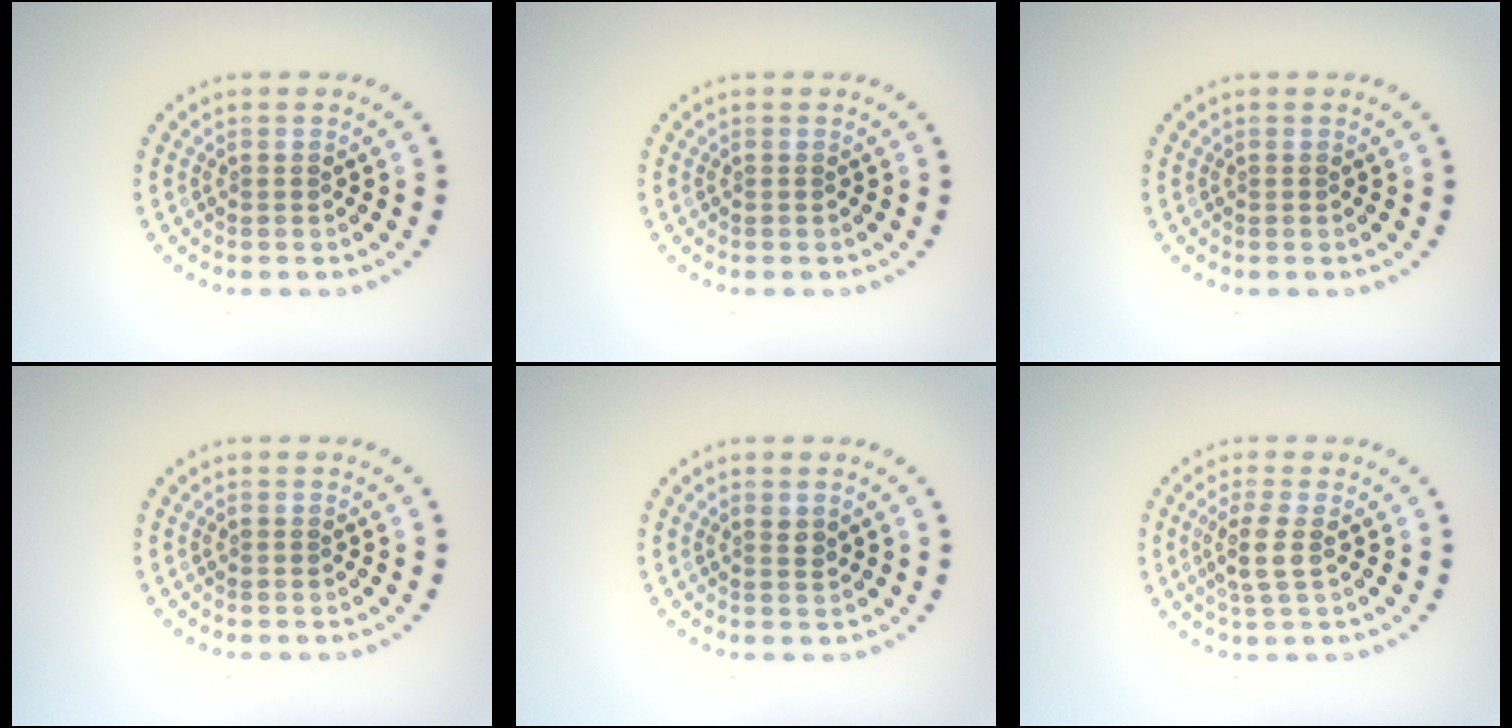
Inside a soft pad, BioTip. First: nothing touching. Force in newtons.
{"total": 0.0}
{"total": 0.0}
{"total": 0.0}
{"total": 0.9, "press": 0.8, "slide": 0.4}
{"total": 2.4, "press": 2.1, "slide": 1.2}